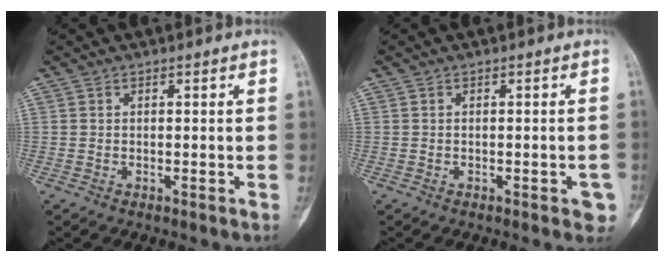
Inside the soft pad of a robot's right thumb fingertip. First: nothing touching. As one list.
[{"total": 2.8, "force": [-1.2, 1.1, 2.3], "torque": [-0.015, 0.006, -0.010]}]